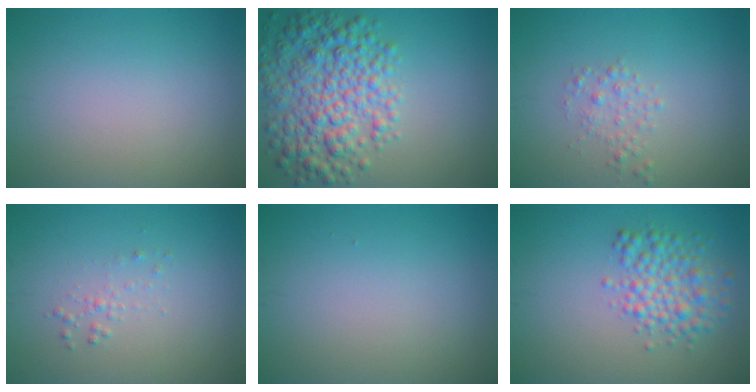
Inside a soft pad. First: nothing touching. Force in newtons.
{"total": 7.4, "press": 7.4, "slide": 0.2}
{"total": 1.4, "press": 1.4, "slide": 0.0}
{"total": 0.9, "press": 0.9, "slide": 0.0}
{"total": 0.0}
{"total": 4.1, "press": 4.1, "slide": 0.0}